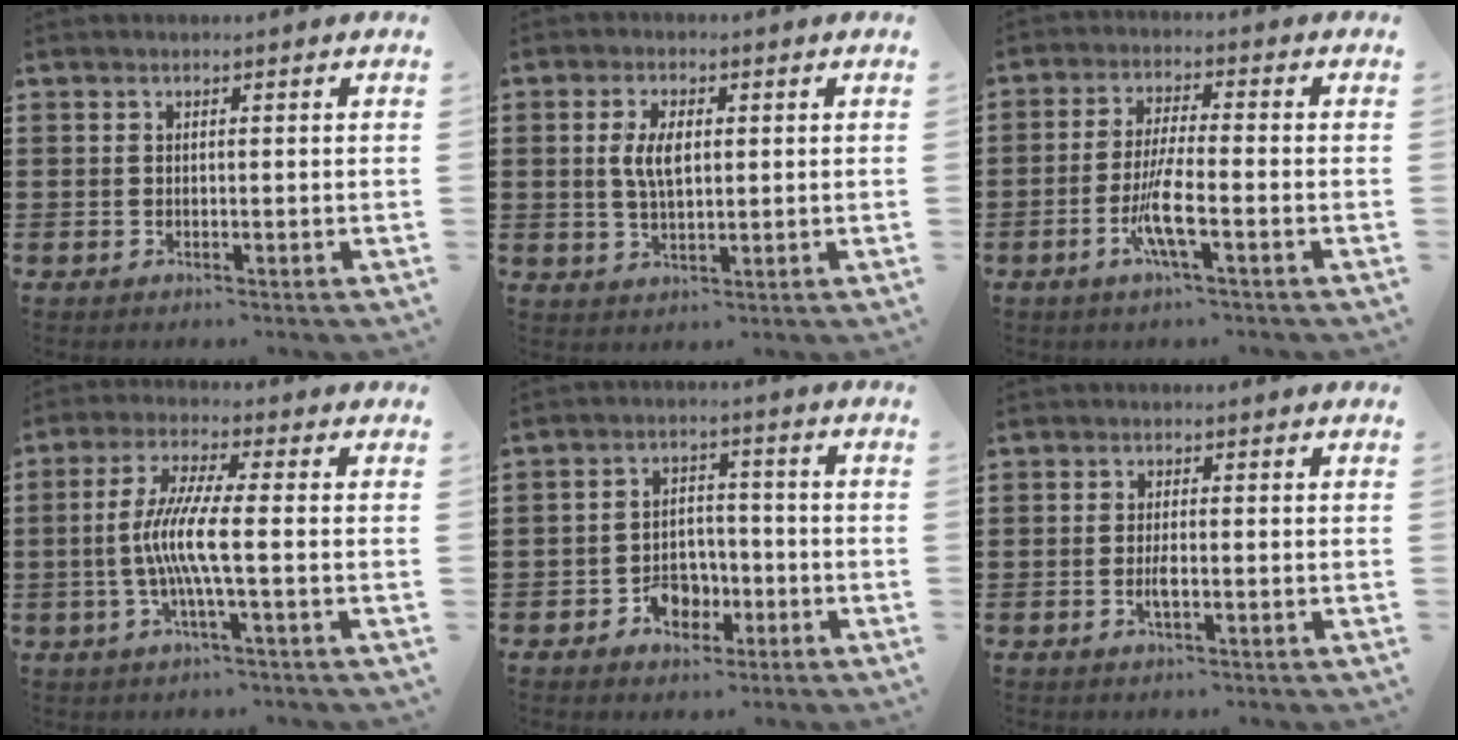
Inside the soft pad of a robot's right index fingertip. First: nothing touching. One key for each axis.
{"total": 4.9, "fx": 0.7, "fy": 2.2, "fz": 4.3, "tx": -0.094, "ty": 0.006, "tz": 0.008}
{"total": 6.8, "fx": -2.8, "fy": 0.6, "fz": 6.2, "tx": -0.136, "ty": -0.020, "tz": -0.058}
{"total": 7.6, "fx": -1.4, "fy": 0.2, "fz": 7.4, "tx": -0.158, "ty": -0.016, "tz": -0.037}
{"total": 5.2, "fx": -2.5, "fy": 3.6, "fz": 2.7, "tx": -0.043, "ty": 0.005, "tz": -0.046}
{"total": 2.2, "fx": -0.7, "fy": 0.4, "fz": 2.0, "tx": -0.046, "ty": -0.005, "tz": -0.013}